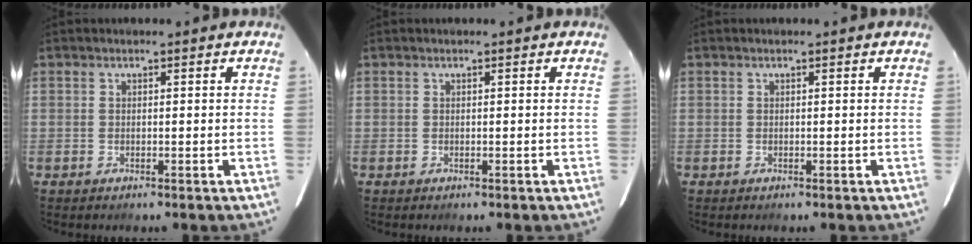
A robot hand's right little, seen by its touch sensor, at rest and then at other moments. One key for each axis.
{"total": 0.0}
{"total": 0.0}